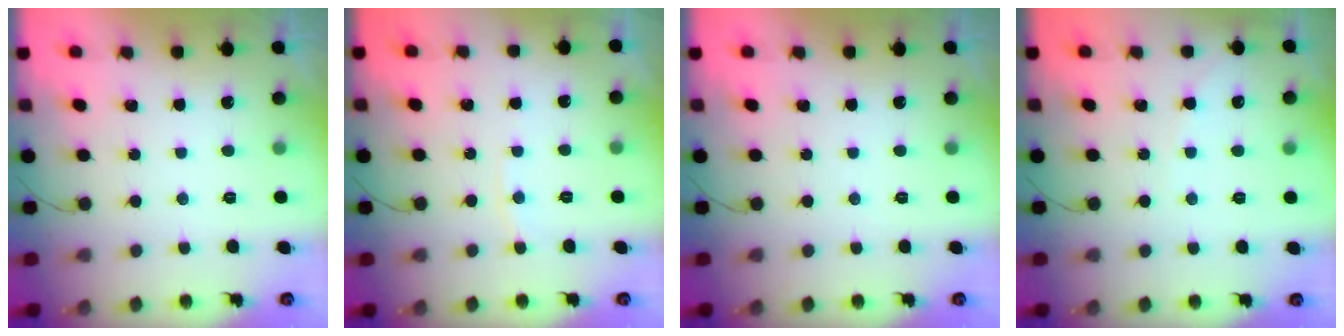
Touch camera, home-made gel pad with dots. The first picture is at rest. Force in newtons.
{"total": 2.2, "press": 2.2, "slide": 0.3}
{"total": 0.0}
{"total": 3.7, "press": 3.6, "slide": 0.8}